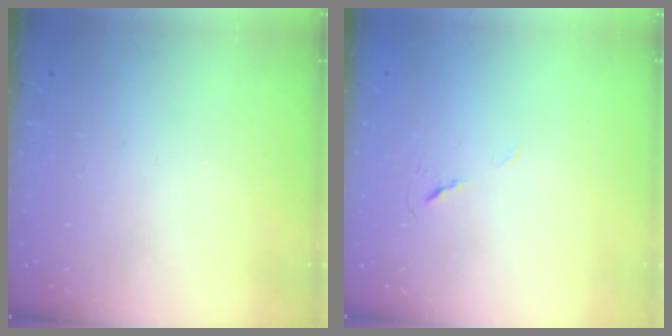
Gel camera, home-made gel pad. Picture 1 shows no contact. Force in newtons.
{"total": 5.1, "press": 4.7, "slide": 2.1}